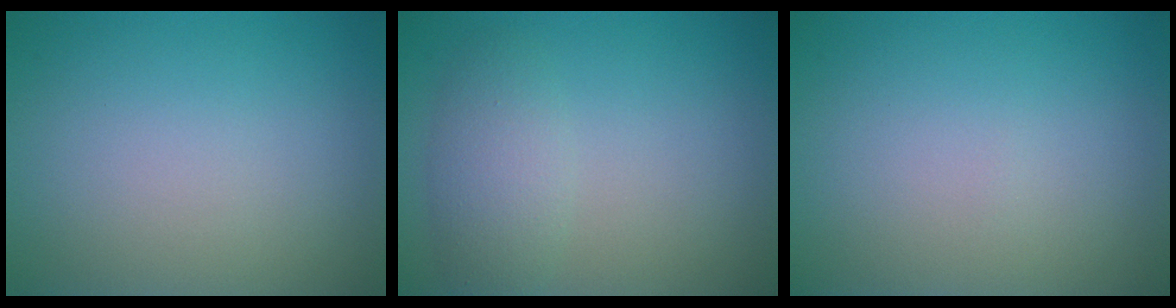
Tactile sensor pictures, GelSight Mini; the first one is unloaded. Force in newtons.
{"total": 2.9, "press": 2.9, "slide": 0.1}
{"total": 0.0}